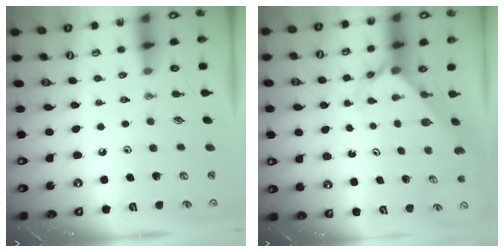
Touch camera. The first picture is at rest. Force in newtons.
{"total": 2.4, "press": 2.4, "slide": 0.2}